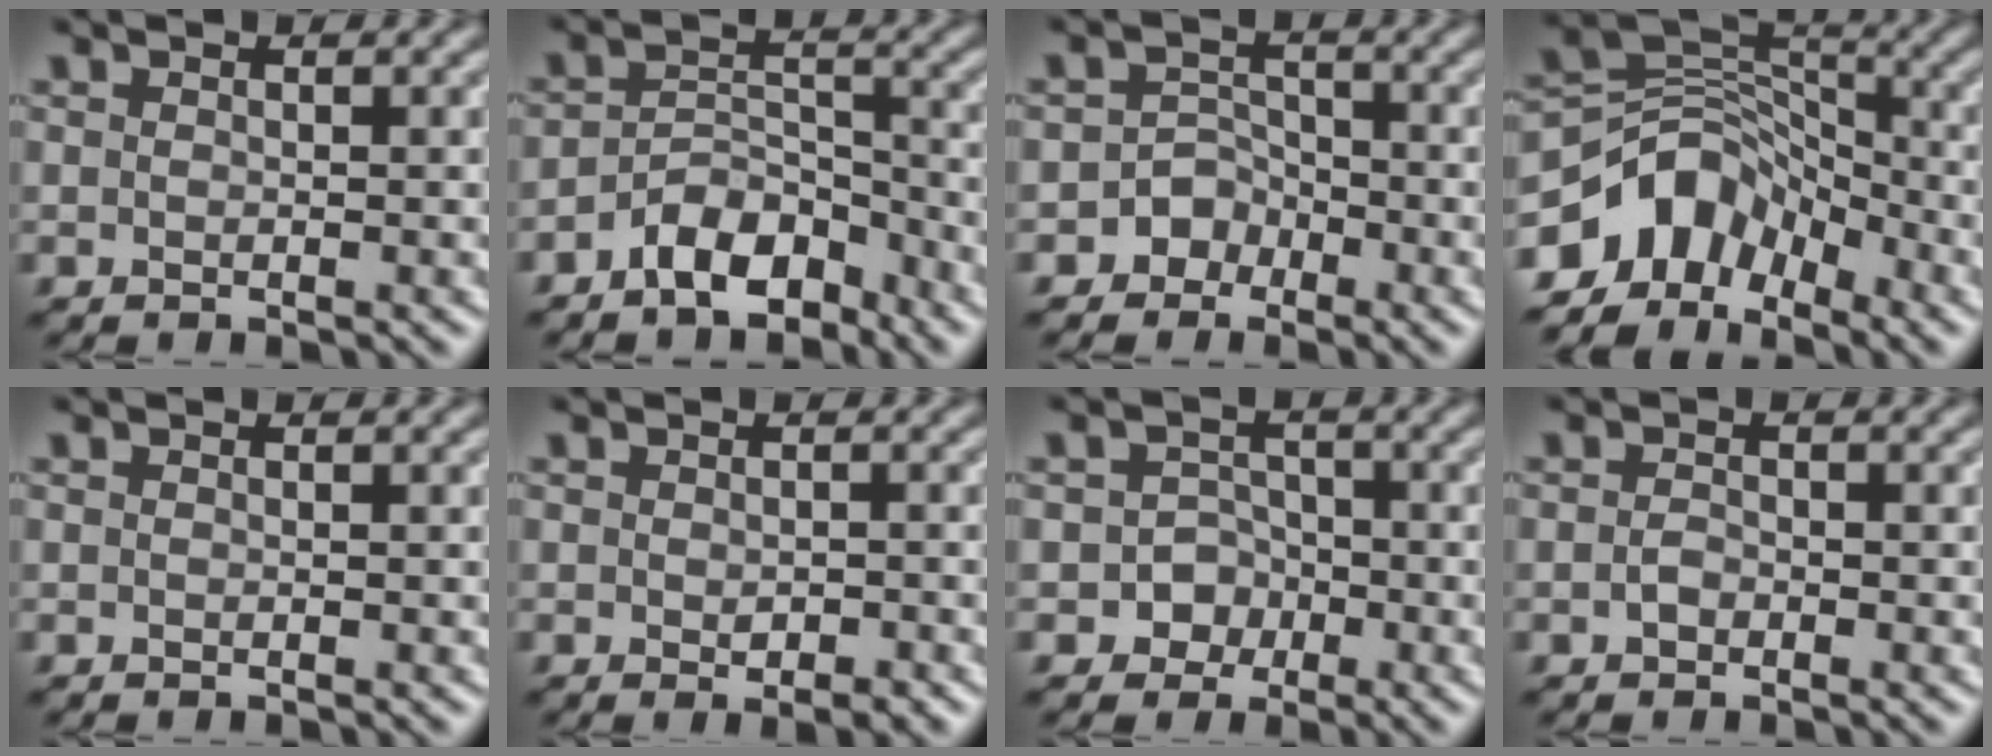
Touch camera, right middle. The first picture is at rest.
{"total": 4.9, "force": [-3.5, 2.4, 2.5], "torque": [-0.036, 0.007, -0.068]}
{"total": 2.8, "force": [-1.8, 2.2, 0.1], "torque": [0.031, 0.014, -0.041]}
{"total": 7.1, "force": [-4.4, 4.6, 2.9], "torque": [-0.040, 0.010, -0.096]}
{"total": 0.0}
{"total": 2.0, "force": [-0.7, 1.0, 1.6], "torque": [-0.022, -0.002, -0.007]}
{"total": 3.3, "force": [-1.4, 2.9, 0.4], "torque": [0.028, 0.007, -0.033]}
{"total": 0.8, "force": [-0.3, 0.6, 0.4], "torque": [-0.013, 0.000, -0.008]}